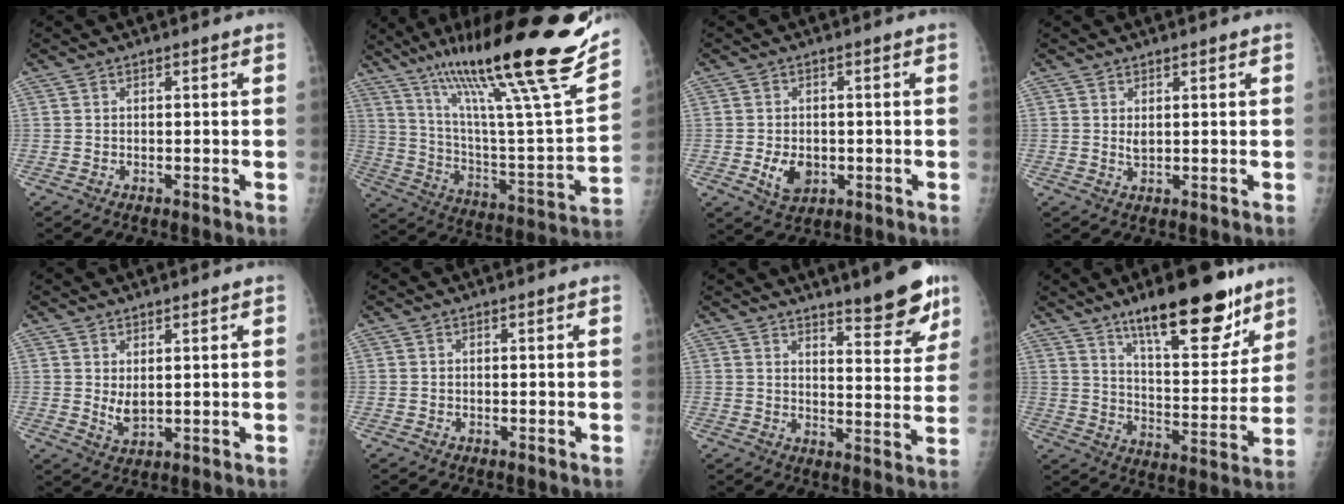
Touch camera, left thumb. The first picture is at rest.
{"total": 31.7, "force": [22.2, 3.1, 22.3], "torque": [-0.340, -0.086, 0.359]}
{"total": 5.1, "force": [-1.0, 3.7, 3.4], "torque": [-0.045, -0.003, -0.008]}
{"total": 1.7, "force": [0.9, 0.9, 1.2], "torque": [-0.017, -0.008, 0.020]}
{"total": 3.5, "force": [1.3, 1.9, 2.7], "torque": [-0.043, -0.019, 0.032]}
{"total": 0.0}
{"total": 11.7, "force": [8.4, 2.6, 7.7], "torque": [-0.071, -0.057, 0.121]}
{"total": 20.3, "force": [13.7, 6.5, 13.6], "torque": [-0.159, -0.075, 0.217]}